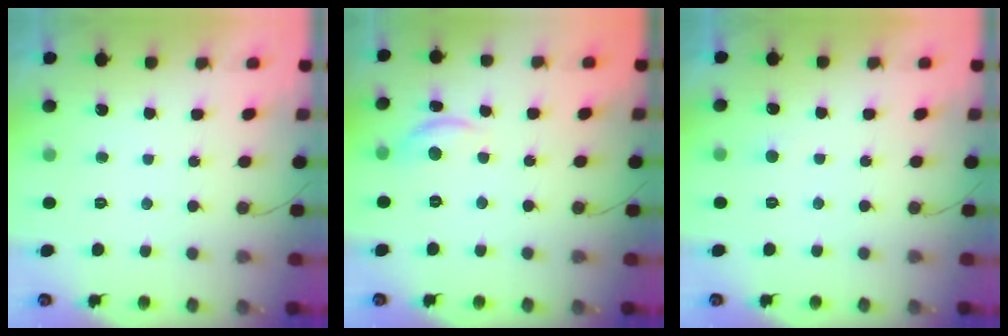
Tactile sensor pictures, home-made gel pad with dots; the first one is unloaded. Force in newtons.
{"total": 7.5, "press": 7.5, "slide": 0.7}
{"total": 3.6, "press": 3.6, "slide": 0.4}